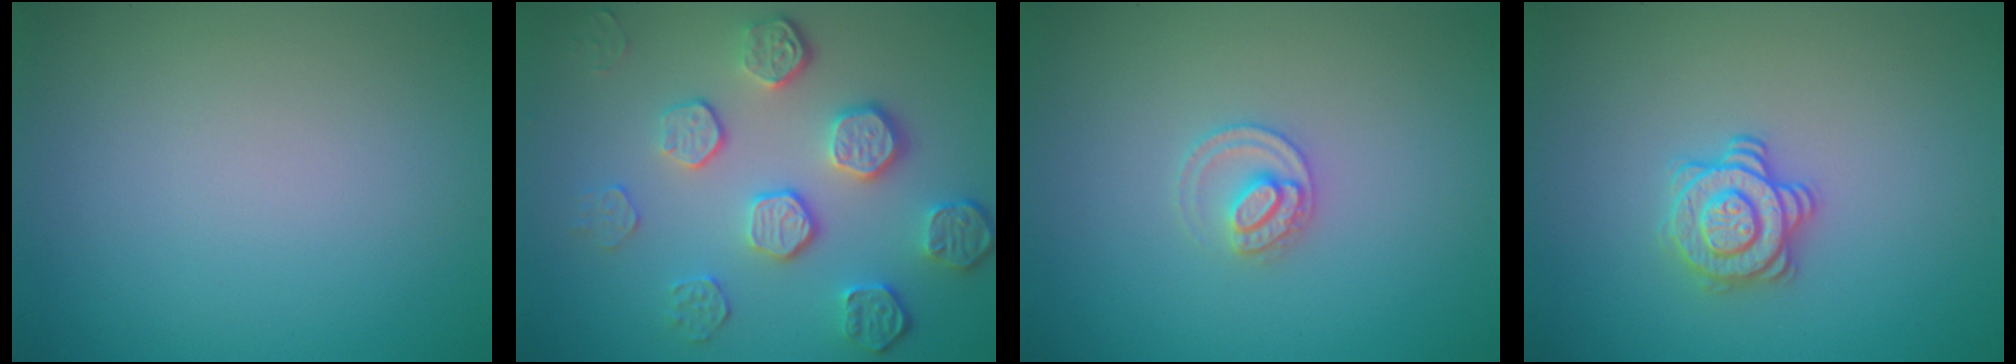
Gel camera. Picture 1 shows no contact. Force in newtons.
{"total": 5.3, "press": 4.0, "slide": 3.5}
{"total": 2.1, "press": 2.1, "slide": 0.2}
{"total": 2.8, "press": 2.7, "slide": 0.9}